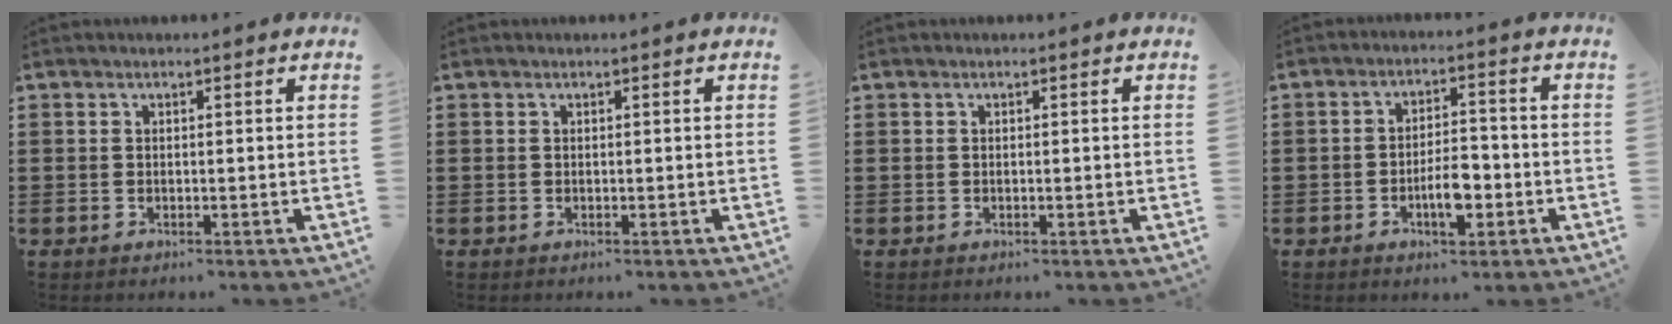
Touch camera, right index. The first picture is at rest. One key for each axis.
{"total": 0.0}
{"total": 0.0}
{"total": 5.8, "fx": -2.2, "fy": 2.3, "fz": 4.8, "tx": -0.094, "ty": 0.004, "tz": -0.042}